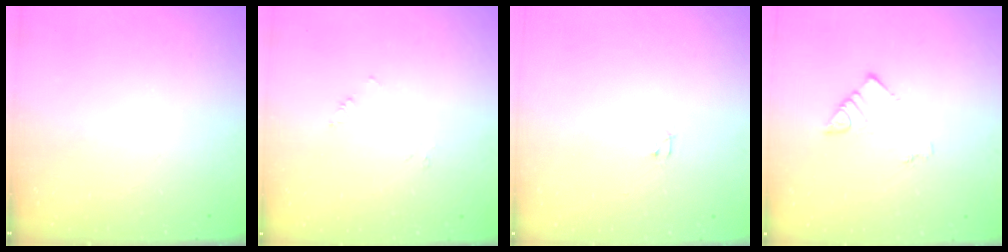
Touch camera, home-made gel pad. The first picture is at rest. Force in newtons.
{"total": 0.0}
{"total": 2.4, "press": 2.3, "slide": 0.4}
{"total": 3.5, "press": 3.5, "slide": 0.4}